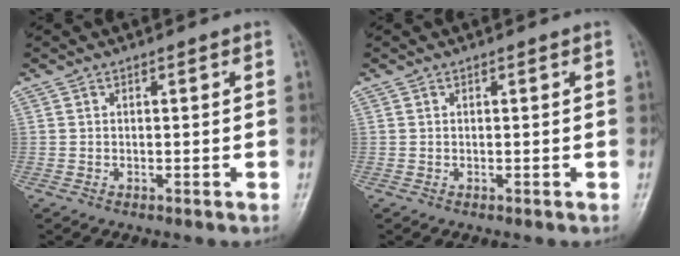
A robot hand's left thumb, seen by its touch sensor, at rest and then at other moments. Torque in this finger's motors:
{"motor_torque": [0.00, 0.00, 0.00, -0.01, 0.00]}